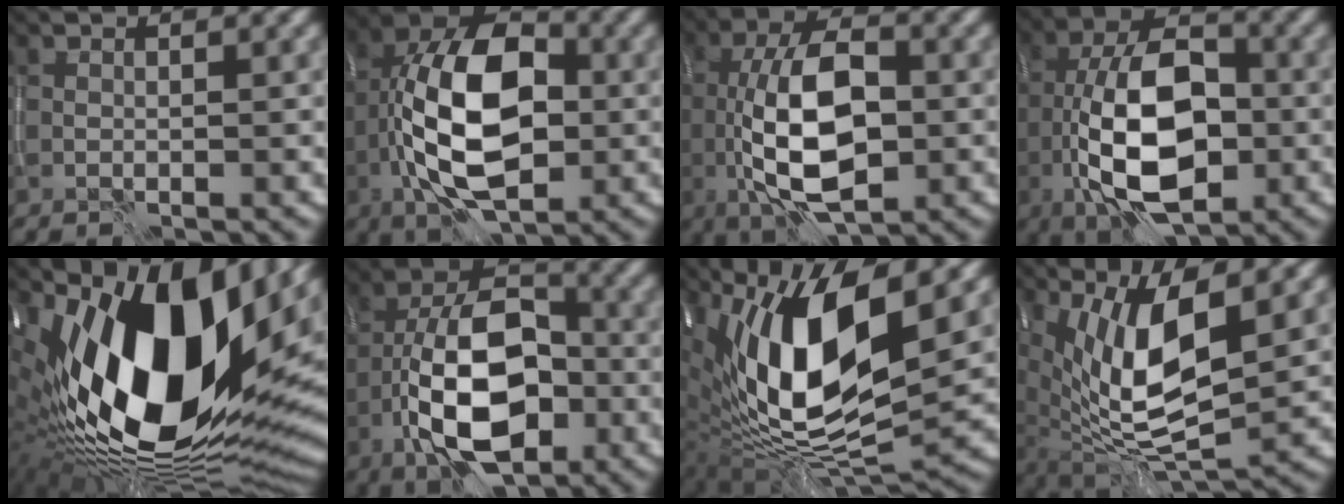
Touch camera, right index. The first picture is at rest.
{"total": 12.7, "force": [-2.0, 6.5, 10.8], "torque": [-0.180, 0.022, -0.045]}
{"total": 10.4, "force": [-1.1, 4.9, 9.0], "torque": [-0.164, -0.002, -0.021]}
{"total": 11.7, "force": [-3.2, 5.7, 9.7], "torque": [-0.169, 0.006, -0.062]}
{"total": 18.7, "force": [2.8, 8.6, 16.4], "torque": [-0.282, 0.007, 0.040]}
{"total": 12.2, "force": [-4.4, 6.1, 9.6], "torque": [-0.170, 0.005, -0.090]}
{"total": 13.2, "force": [3.2, 5.3, 11.7], "torque": [-0.206, -0.007, 0.060]}
{"total": 10.6, "force": [2.4, 3.6, 9.7], "torque": [-0.168, -0.011, 0.043]}